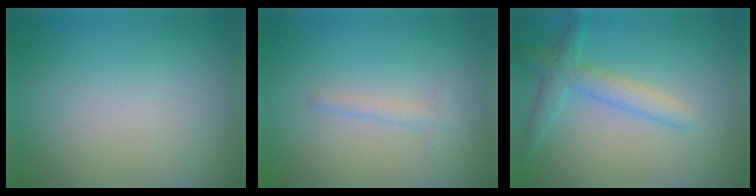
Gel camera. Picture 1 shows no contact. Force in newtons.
{"total": 1.0, "press": 1.0, "slide": 0.0}
{"total": 3.1, "press": 3.1, "slide": 0.2}